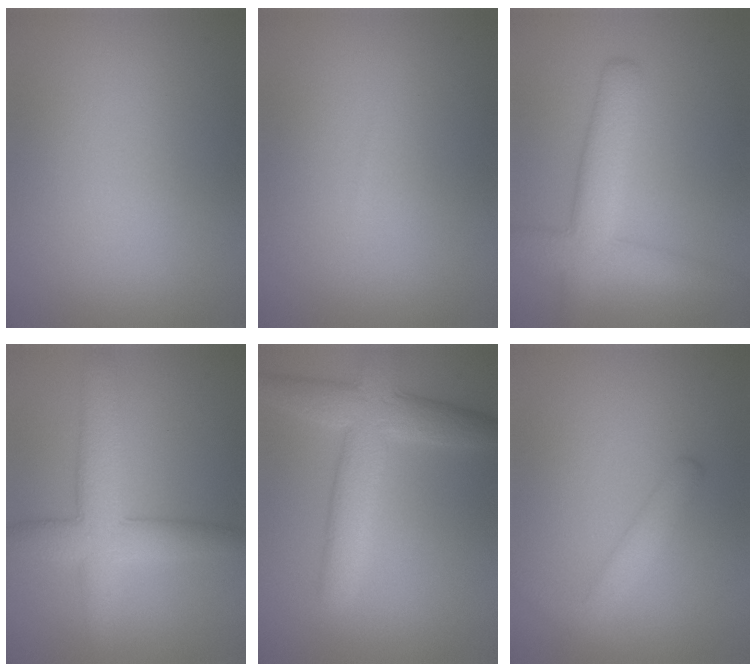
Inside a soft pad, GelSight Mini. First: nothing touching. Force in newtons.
{"total": 0.0}
{"total": 4.9, "press": 4.9, "slide": 0.2}
{"total": 5.9, "press": 5.9, "slide": 0.2}
{"total": 6.1, "press": 6.1, "slide": 0.3}
{"total": 2.4, "press": 2.4, "slide": 0.1}